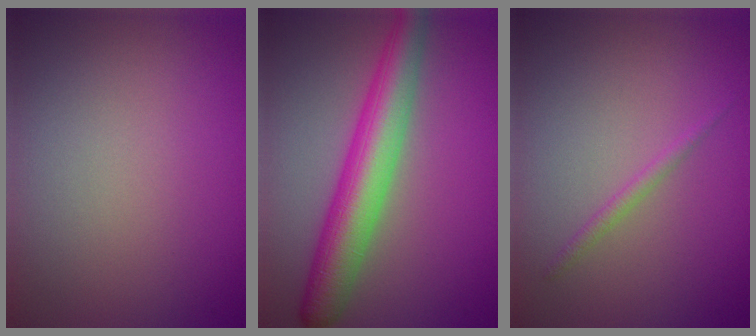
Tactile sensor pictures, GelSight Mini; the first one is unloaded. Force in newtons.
{"total": 6.5, "press": 6.5, "slide": 0.2}
{"total": 1.0, "press": 1.0, "slide": 0.1}